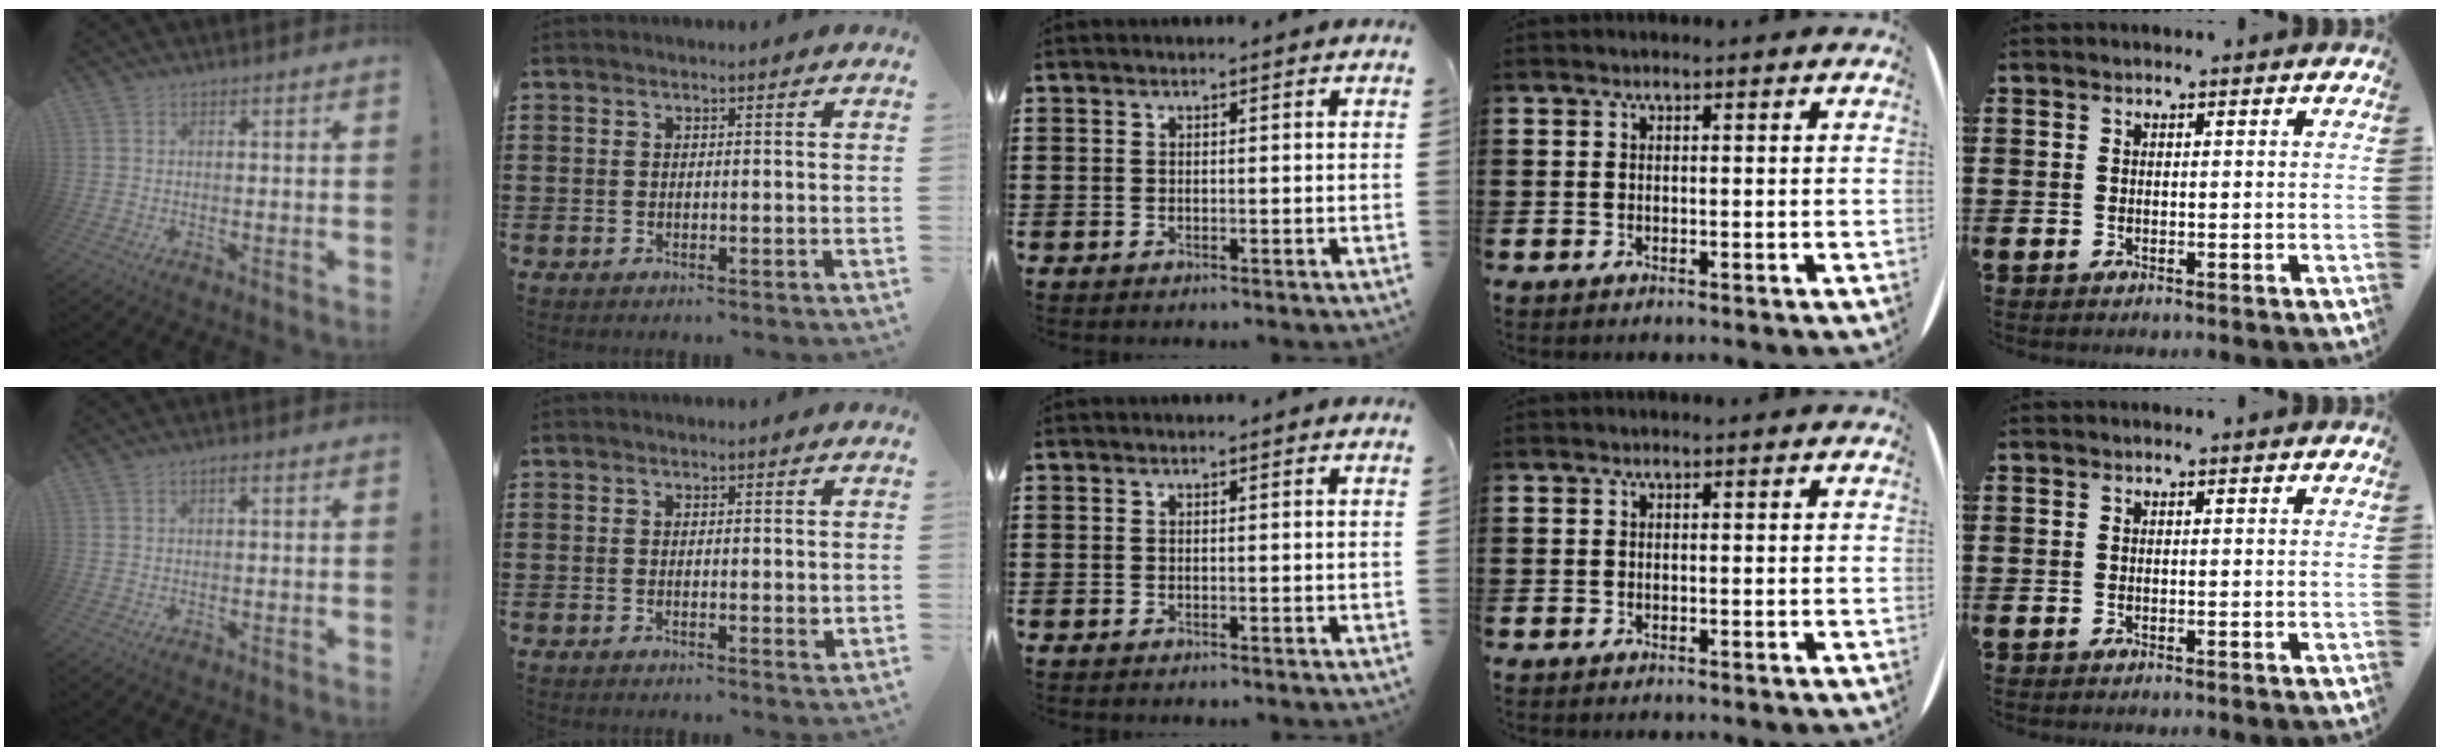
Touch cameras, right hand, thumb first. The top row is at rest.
{"thumb": {"total": 0.9, "force": [0.4, 0.3, 0.7], "torque": [-0.011, -0.001, 0.006]}, "index": {"total": 1.2, "force": [0.0, 0.4, 1.1], "torque": [-0.020, 0.001, -0.001]}}